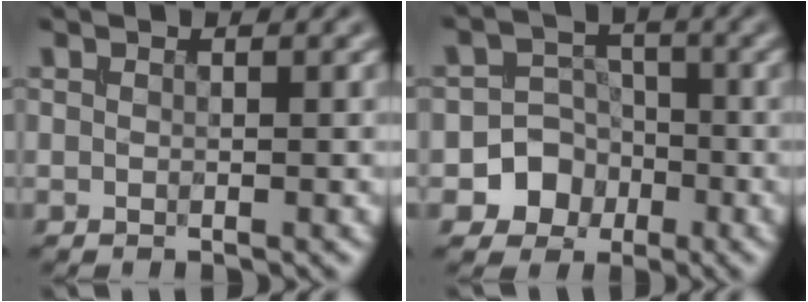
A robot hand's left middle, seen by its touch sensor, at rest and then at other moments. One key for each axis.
{"total": 4.7, "fx": -1.8, "fy": 4.2, "fz": 0.8, "tx": 0.023, "ty": 0.006, "tz": -0.054}